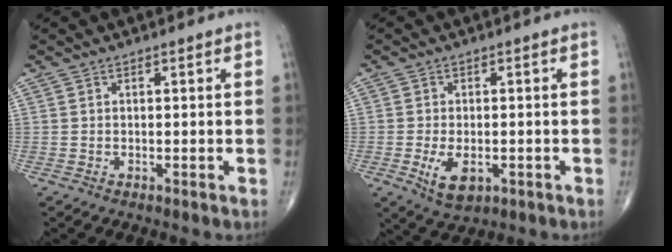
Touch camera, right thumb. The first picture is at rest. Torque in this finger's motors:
{"motor_torque": [-0.48, 0.56, 0.34, 0.21, 0.18]}